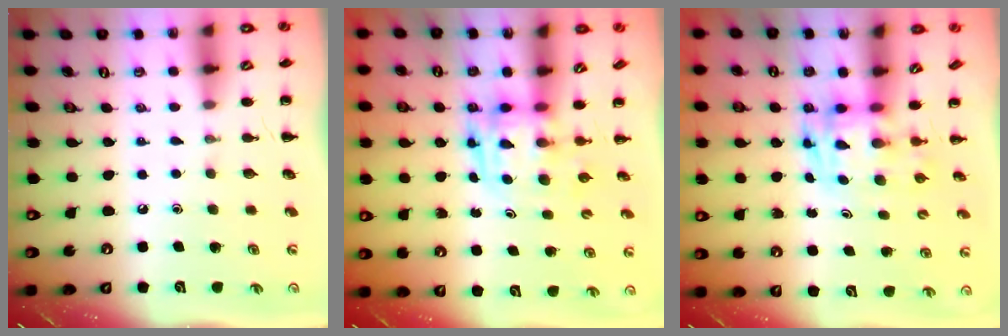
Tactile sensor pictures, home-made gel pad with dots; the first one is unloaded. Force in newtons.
{"total": 3.7, "press": 3.7, "slide": 0.7}
{"total": 3.5, "press": 3.4, "slide": 0.6}